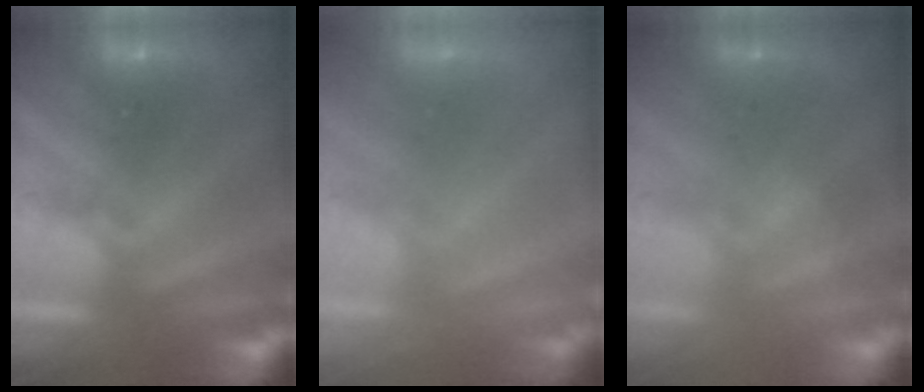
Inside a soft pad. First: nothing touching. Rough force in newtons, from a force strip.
{"total": 8.3}
{"total": 2.3}